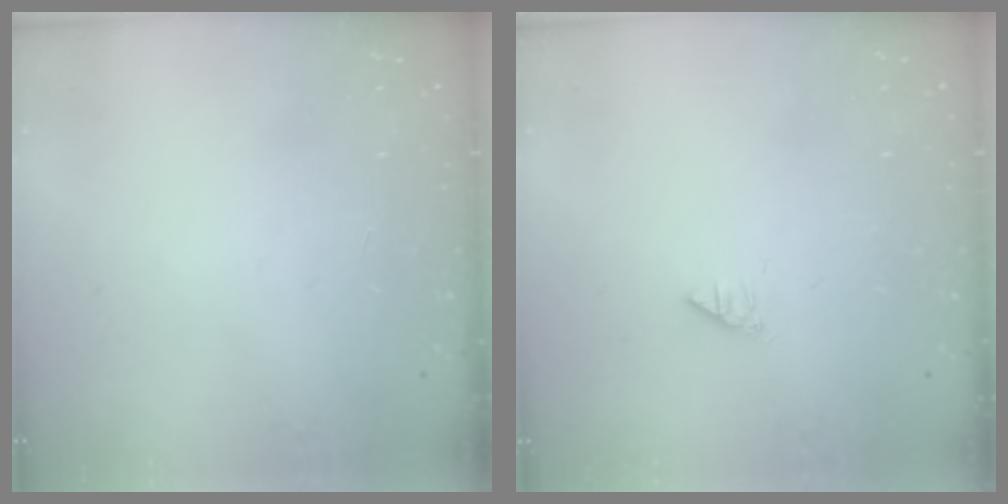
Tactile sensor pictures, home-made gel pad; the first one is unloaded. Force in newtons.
{"total": 0.0}